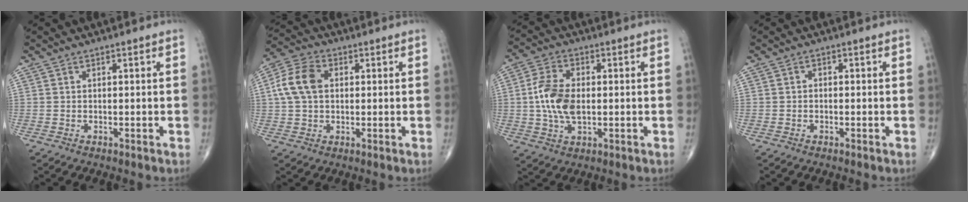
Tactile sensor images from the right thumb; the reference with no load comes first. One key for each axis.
{"total": 8.9, "fx": 1.3, "fy": 6.2, "fz": 6.3, "tx": -0.125, "ty": 0.019, "tz": 0.021}
{"total": 9.7, "fx": 0.0, "fy": 5.6, "fz": 8.0, "tx": -0.162, "ty": 0.005, "tz": -0.001}
{"total": 0.8, "fx": -0.2, "fy": 0.6, "fz": 0.4, "tx": -0.001, "ty": 0.003, "tz": -0.008}